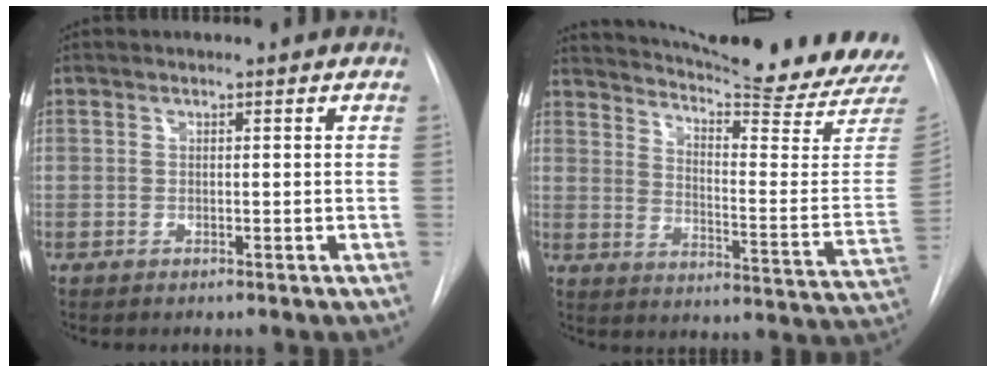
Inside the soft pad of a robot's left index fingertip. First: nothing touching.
{"total": 24.1, "force": [22.6, 0.2, 8.3], "torque": [-0.137, -0.119, 0.283]}